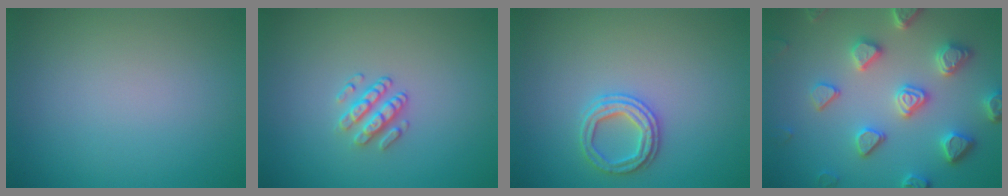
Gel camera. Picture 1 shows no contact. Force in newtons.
{"total": 2.0, "press": 1.6, "slide": 1.3}
{"total": 2.4, "press": 2.4, "slide": 0.2}
{"total": 5.5, "press": 4.9, "slide": 2.6}